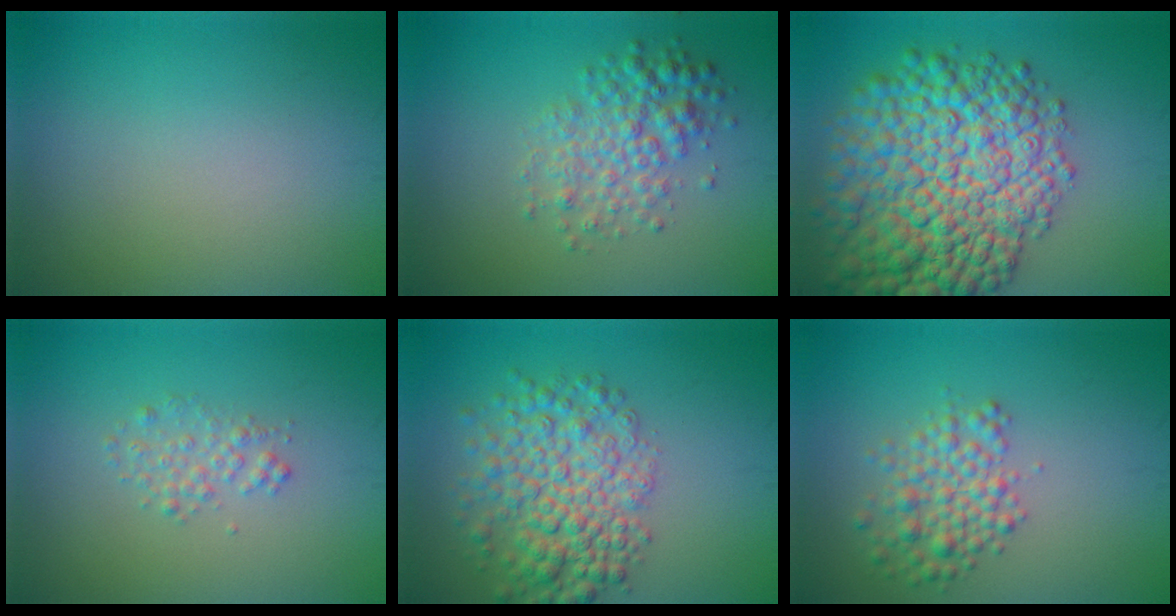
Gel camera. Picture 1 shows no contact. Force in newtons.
{"total": 3.9, "press": 3.9, "slide": 0.1}
{"total": 14.1, "press": 14.1, "slide": 0.4}
{"total": 1.5, "press": 1.5, "slide": 0.0}
{"total": 6.5, "press": 6.5, "slide": 0.2}
{"total": 3.5, "press": 3.5, "slide": 0.1}